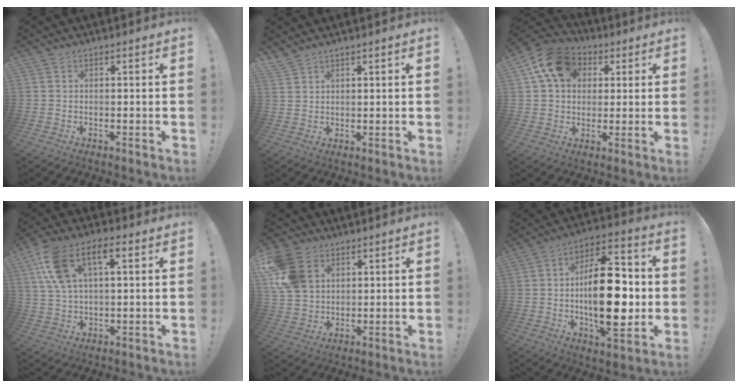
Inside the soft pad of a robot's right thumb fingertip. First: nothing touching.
{"total": 3.6, "force": [3.0, 1.9, 0.8], "torque": [-0.010, -0.022, 0.057]}
{"total": 14.0, "force": [5.0, 10.8, 7.3], "torque": [-0.104, -0.011, 0.100]}
{"total": 13.2, "force": [5.2, 6.7, 10.1], "torque": [-0.186, 0.003, 0.096]}
{"total": 13.8, "force": [5.2, 10.3, 7.5], "torque": [-0.147, -0.013, 0.108]}
{"total": 22.9, "force": [-1.6, 10.4, 20.4], "torque": [-0.332, 0.002, -0.025]}